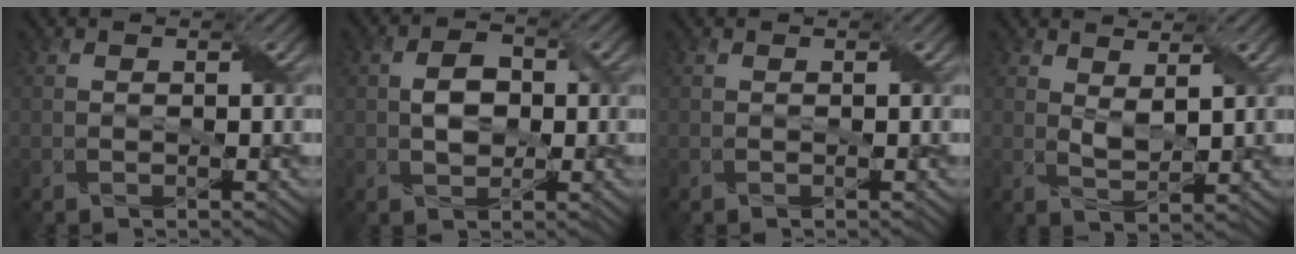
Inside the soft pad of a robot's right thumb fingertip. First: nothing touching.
{"total": 3.6, "force": [-0.1, 2.5, 2.5], "torque": [-0.054, 0.002, -0.003]}
{"total": 0.0}
{"total": 2.5, "force": [1.7, 0.8, 1.6], "torque": [-0.041, -0.005, 0.035]}